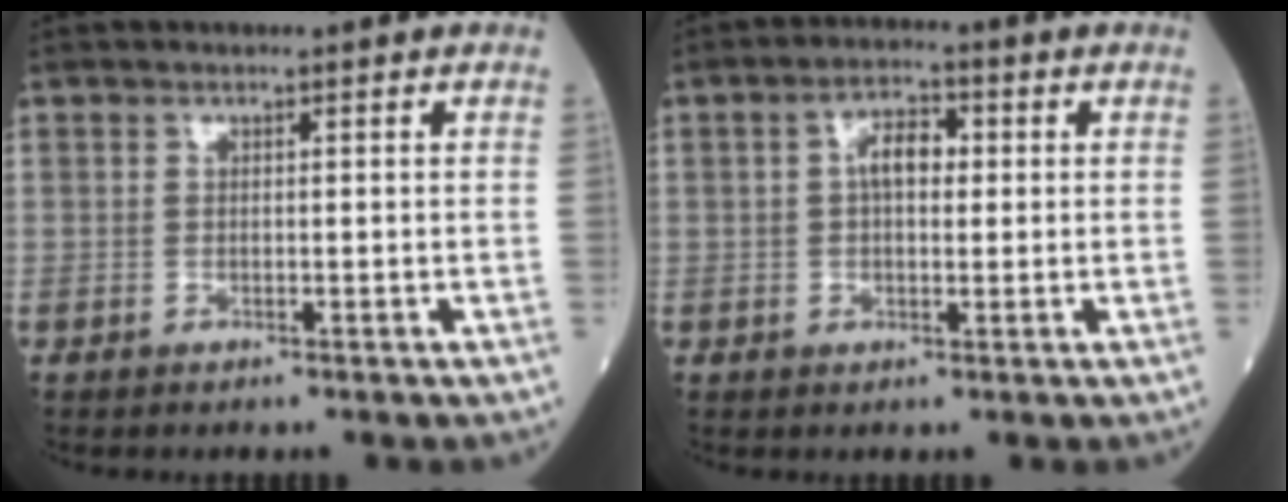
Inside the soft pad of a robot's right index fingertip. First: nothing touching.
{"total": 4.5, "force": [0.7, 2.2, 3.9], "torque": [-0.073, 0.013, 0.010]}